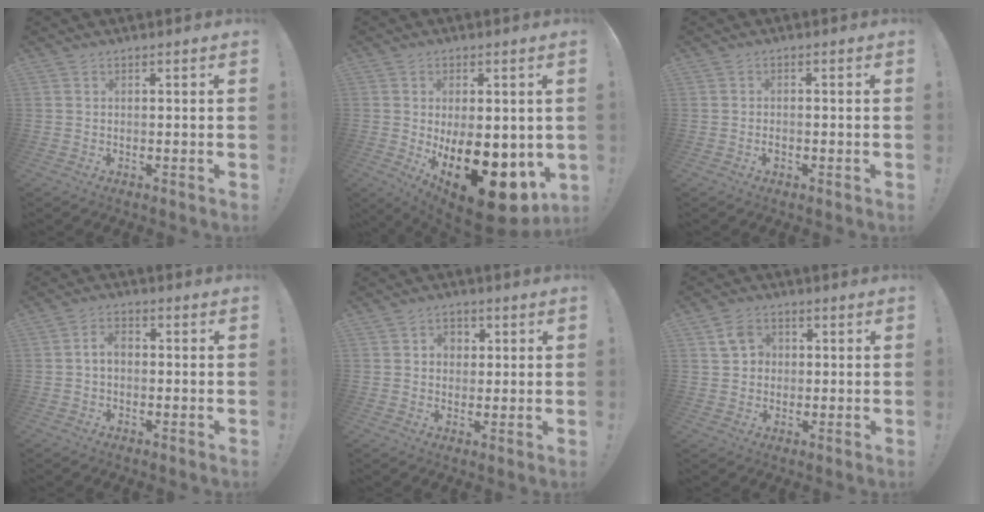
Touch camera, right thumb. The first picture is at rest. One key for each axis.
{"total": 18.0, "fx": -4.7, "fy": 8.7, "fz": 15.0, "tx": -0.212, "ty": 0.014, "tz": -0.063}
{"total": 1.2, "fx": -0.7, "fy": 0.6, "fz": 0.8, "tx": -0.007, "ty": 0.000, "tz": -0.015}
{"total": 4.1, "fx": 0.1, "fy": 2.6, "fz": 3.2, "tx": -0.051, "ty": 0.007, "tz": 0.000}
{"total": 4.2, "fx": 1.2, "fy": 3.8, "fz": 1.5, "tx": -0.019, "ty": -0.001, "tz": 0.020}
{"total": 6.1, "fx": 2.0, "fy": 5.2, "fz": 2.5, "tx": -0.041, "ty": 0.006, "tz": 0.040}